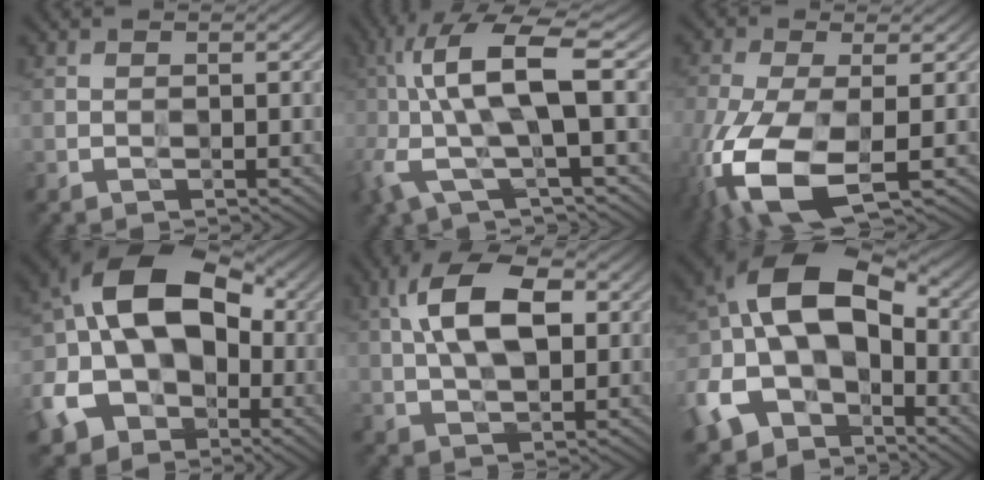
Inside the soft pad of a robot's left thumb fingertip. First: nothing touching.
{"total": 11.8, "force": [-0.6, 2.9, 11.4], "torque": [-0.247, 0.012, -0.017]}
{"total": 12.9, "force": [-5.0, 5.5, 10.6], "torque": [-0.269, -0.037, -0.093]}
{"total": 16.3, "force": [-2.2, 11.8, 11.0], "torque": [-0.222, 0.000, -0.046]}
{"total": 10.4, "force": [2.2, 5.5, 8.5], "torque": [-0.171, 0.015, 0.032]}
{"total": 15.6, "force": [-4.1, 10.7, 10.5], "torque": [-0.236, -0.002, -0.091]}